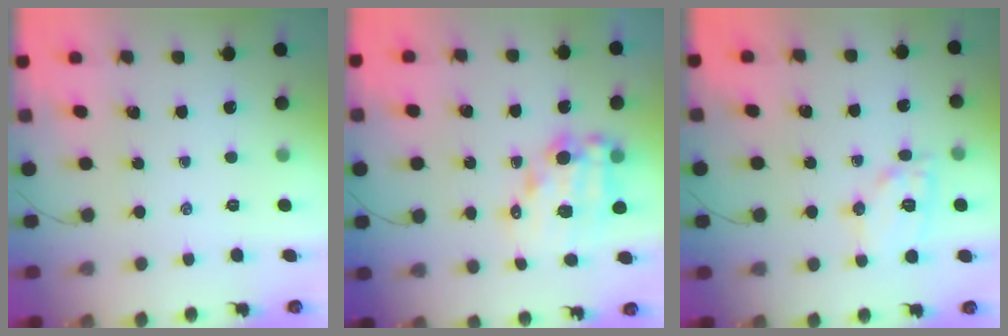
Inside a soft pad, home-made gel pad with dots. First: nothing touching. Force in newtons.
{"total": 13.2, "press": 12.8, "slide": 3.2}
{"total": 11.3, "press": 11.3, "slide": 0.7}